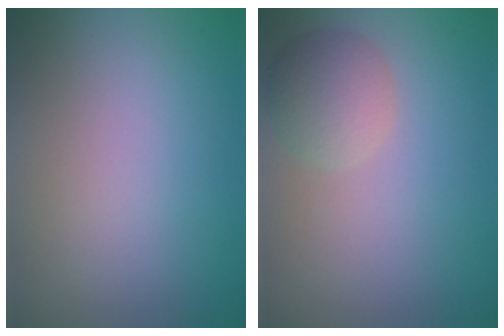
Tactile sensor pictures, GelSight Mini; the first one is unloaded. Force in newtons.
{"total": 3.3, "press": 3.2, "slide": 0.3}